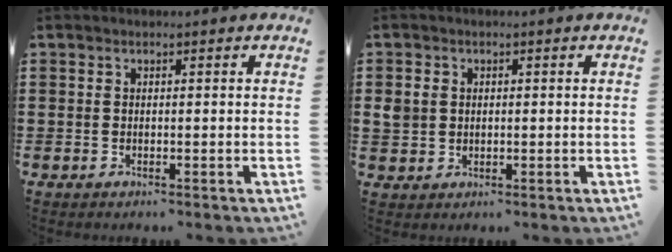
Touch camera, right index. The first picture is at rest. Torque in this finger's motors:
{"motor_torque": [0.64, 0.41, 0.07, 0.03]}